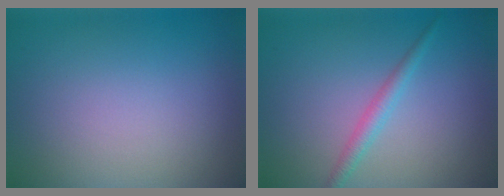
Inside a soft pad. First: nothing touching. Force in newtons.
{"total": 1.8, "press": 1.8, "slide": 0.0}